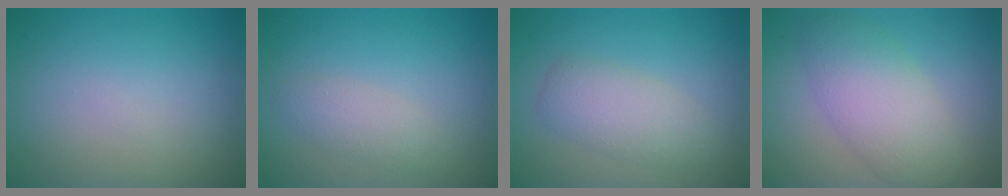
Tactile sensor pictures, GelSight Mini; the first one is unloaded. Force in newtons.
{"total": 1.9, "press": 1.9, "slide": 0.0}
{"total": 3.3, "press": 3.3, "slide": 0.0}
{"total": 5.3, "press": 5.3, "slide": 0.2}